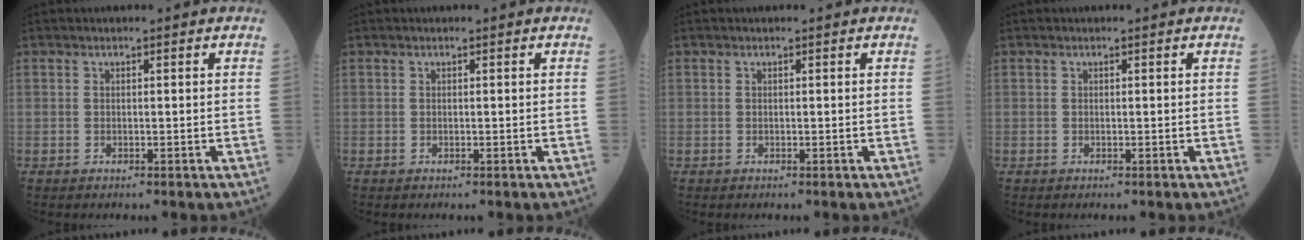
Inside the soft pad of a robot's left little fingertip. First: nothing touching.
{"total": 0.0}
{"total": 0.0}
{"total": 0.0}